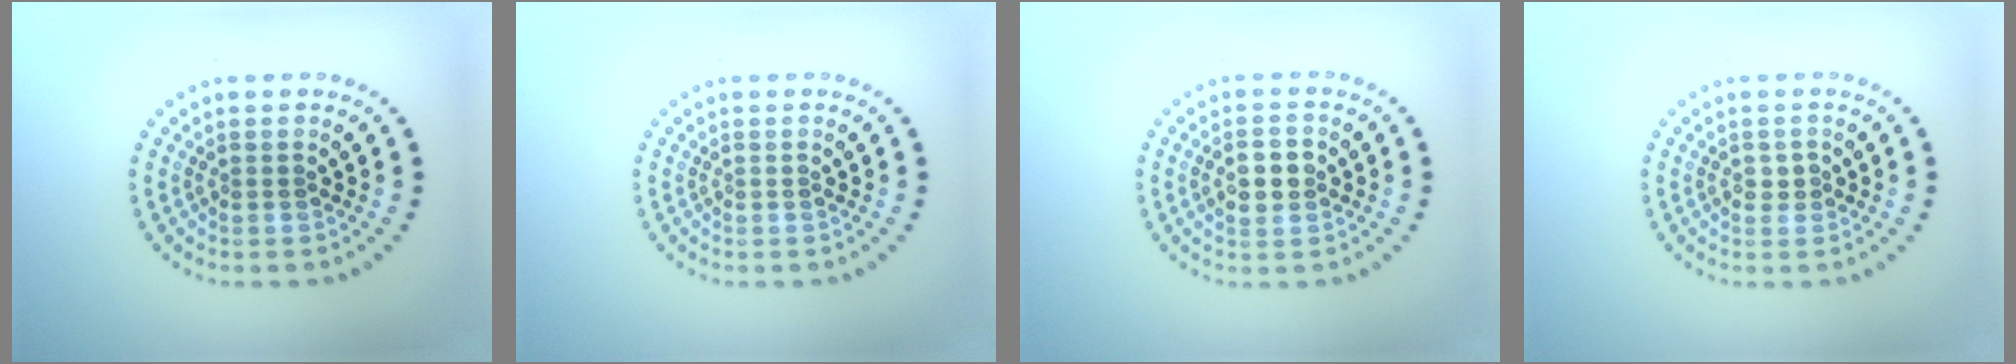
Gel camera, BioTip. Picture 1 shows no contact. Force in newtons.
{"total": 0.0}
{"total": 2.8, "press": 2.8, "slide": 0.1}
{"total": 1.1, "press": 1.0, "slide": 0.4}